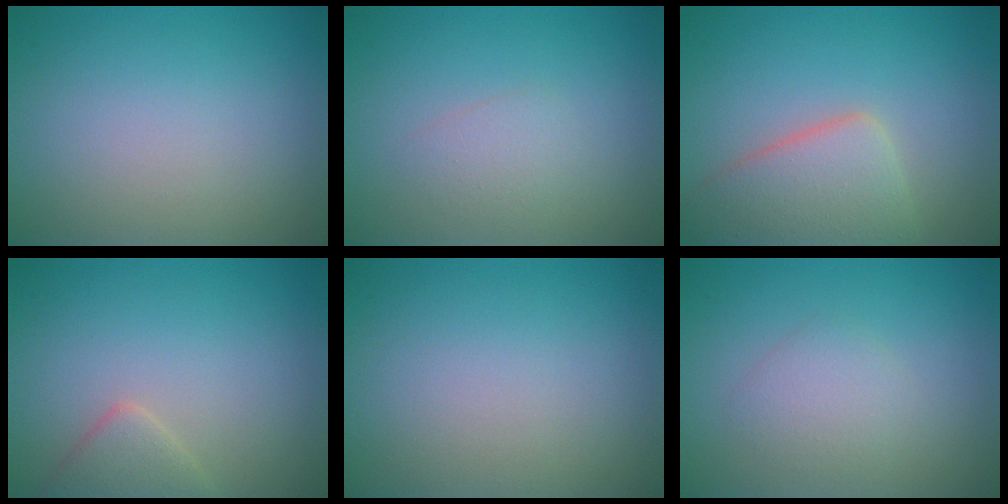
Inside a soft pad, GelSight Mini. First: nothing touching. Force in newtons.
{"total": 1.4, "press": 1.4, "slide": 0.1}
{"total": 5.4, "press": 5.4, "slide": 0.4}
{"total": 2.3, "press": 2.3, "slide": 0.1}
{"total": 0.0}
{"total": 2.1, "press": 2.1, "slide": 0.1}